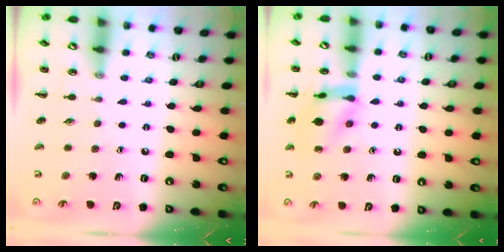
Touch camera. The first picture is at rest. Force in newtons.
{"total": 13.0, "press": 12.9, "slide": 1.2}